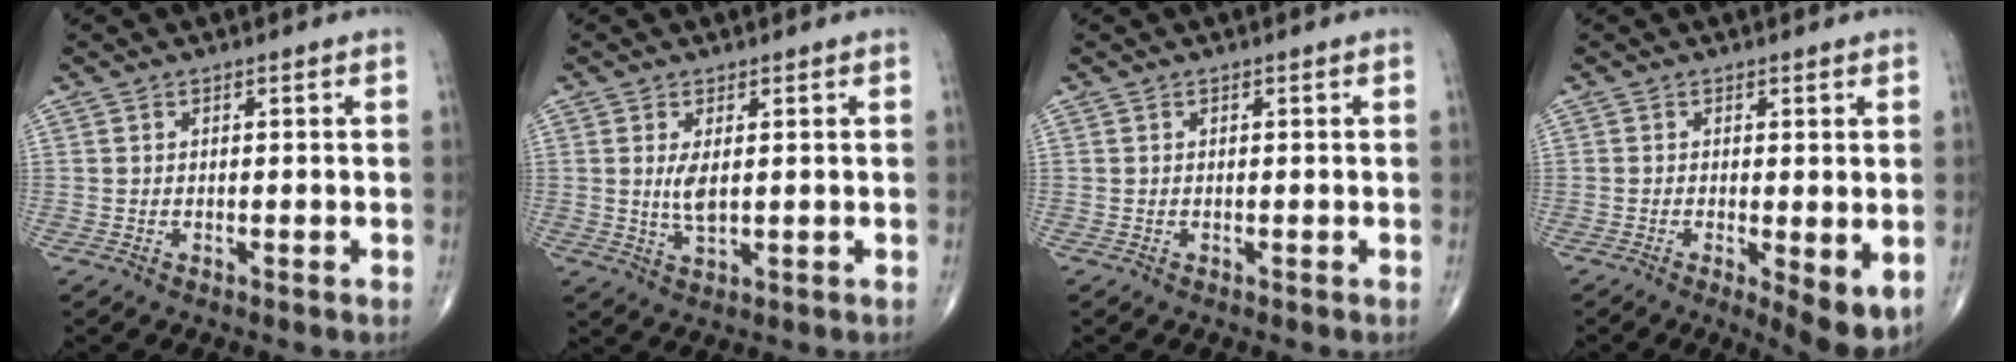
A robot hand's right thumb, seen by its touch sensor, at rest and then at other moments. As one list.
[{"total": 3.5, "force": [0.7, 1.3, 3.2], "torque": [-0.063, -0.012, 0.020]}, {"total": 0.0}, {"total": 6.1, "force": [-1.1, 1.8, 5.7], "torque": [-0.083, -0.019, -0.016]}]